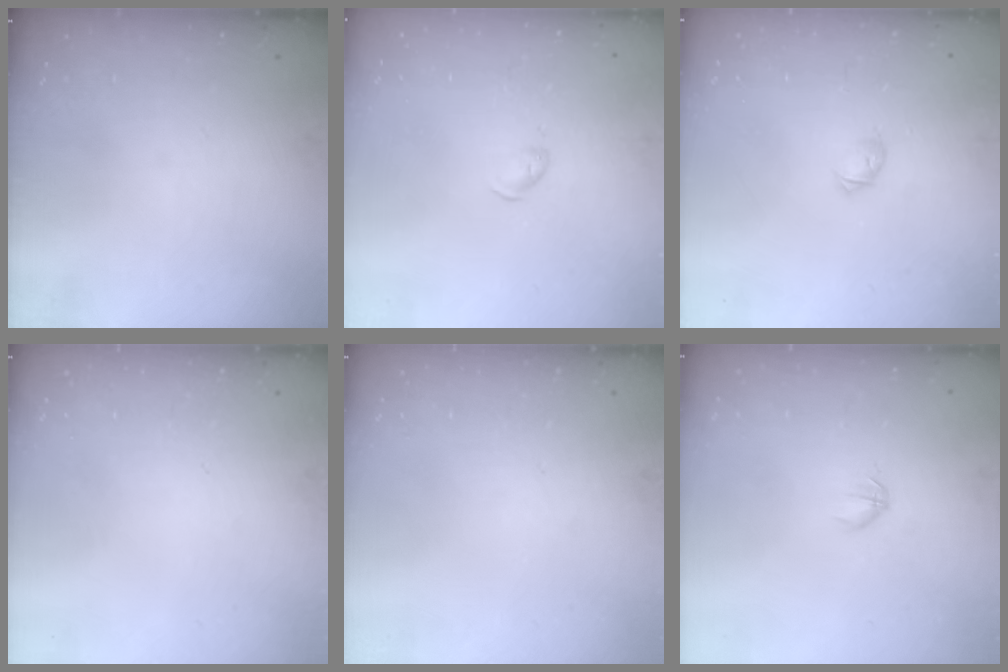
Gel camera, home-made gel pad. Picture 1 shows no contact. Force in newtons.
{"total": 4.4, "press": 4.3, "slide": 0.8}
{"total": 3.2, "press": 3.1, "slide": 0.8}
{"total": 0.0}
{"total": 0.0}
{"total": 2.7, "press": 2.6, "slide": 0.8}